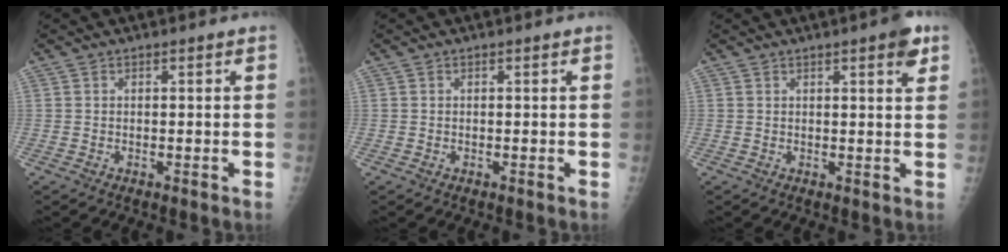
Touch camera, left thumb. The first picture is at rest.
{"total": 0.0}
{"total": 4.0, "force": [2.2, 0.9, 3.1], "torque": [-0.033, -0.008, 0.024]}